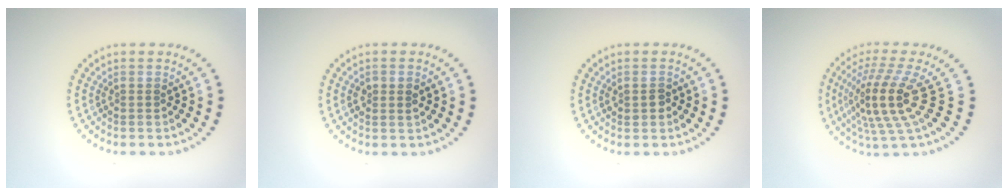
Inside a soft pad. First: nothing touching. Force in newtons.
{"total": 1.5, "press": 1.5, "slide": 0.4}
{"total": 1.2, "press": 1.2, "slide": 0.0}
{"total": 5.2, "press": 3.9, "slide": 3.5}